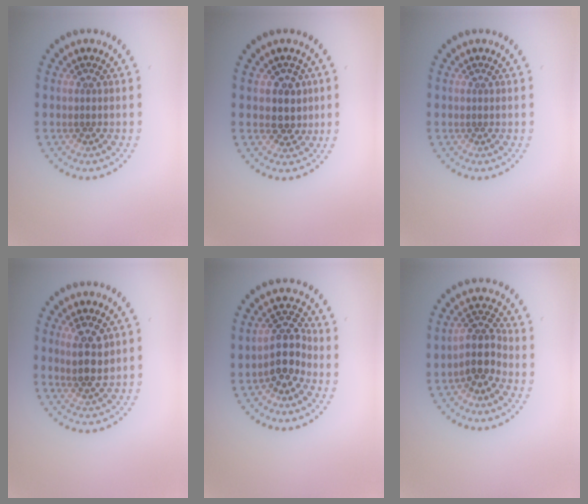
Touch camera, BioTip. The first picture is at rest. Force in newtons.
{"total": 2.5, "press": 2.2, "slide": 1.1}
{"total": 0.0}
{"total": 2.8, "press": 2.6, "slide": 1.0}
{"total": 3.4, "press": 2.8, "slide": 2.0}
{"total": 3.2, "press": 2.6, "slide": 1.9}